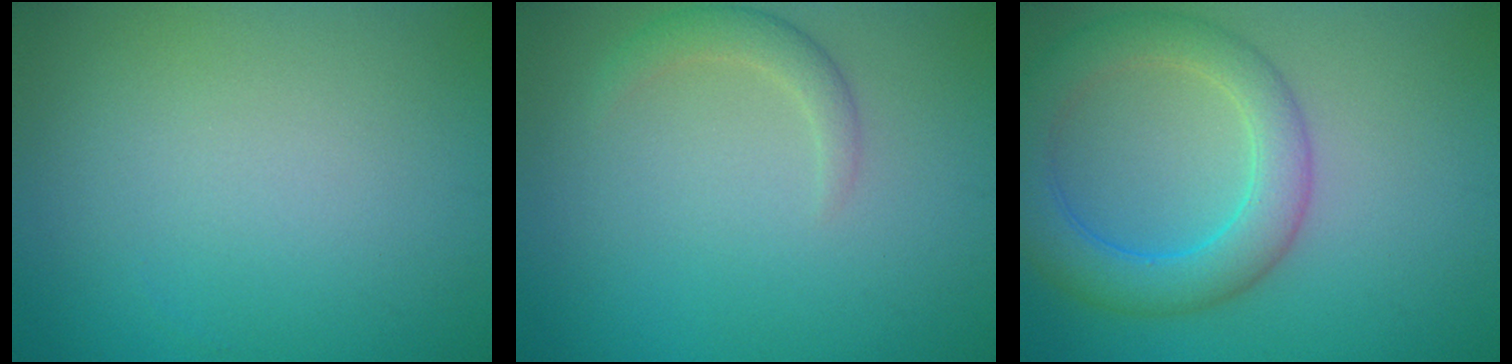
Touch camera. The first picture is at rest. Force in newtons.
{"total": 1.7, "press": 1.7, "slide": 0.2}
{"total": 5.7, "press": 5.7, "slide": 0.2}